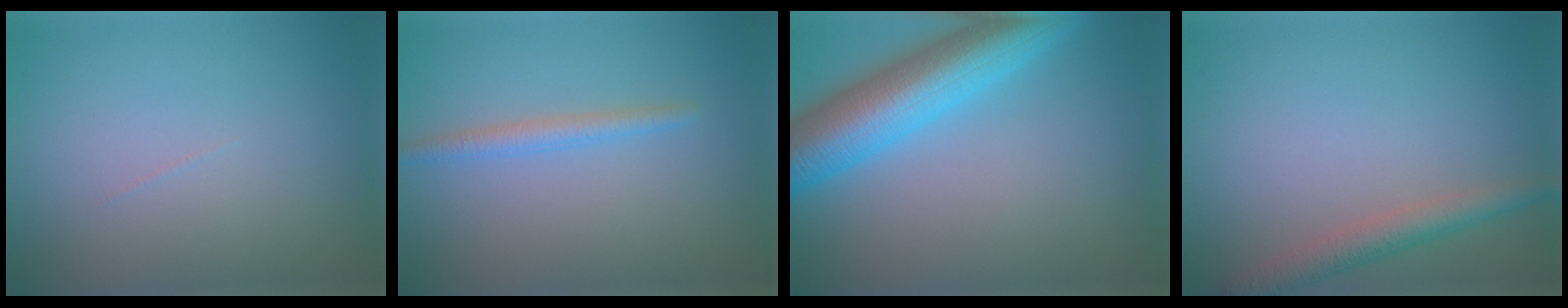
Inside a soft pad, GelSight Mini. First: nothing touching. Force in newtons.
{"total": 1.8, "press": 1.8, "slide": 0.2}
{"total": 9.6, "press": 9.6, "slide": 0.3}
{"total": 3.3, "press": 3.3, "slide": 0.2}